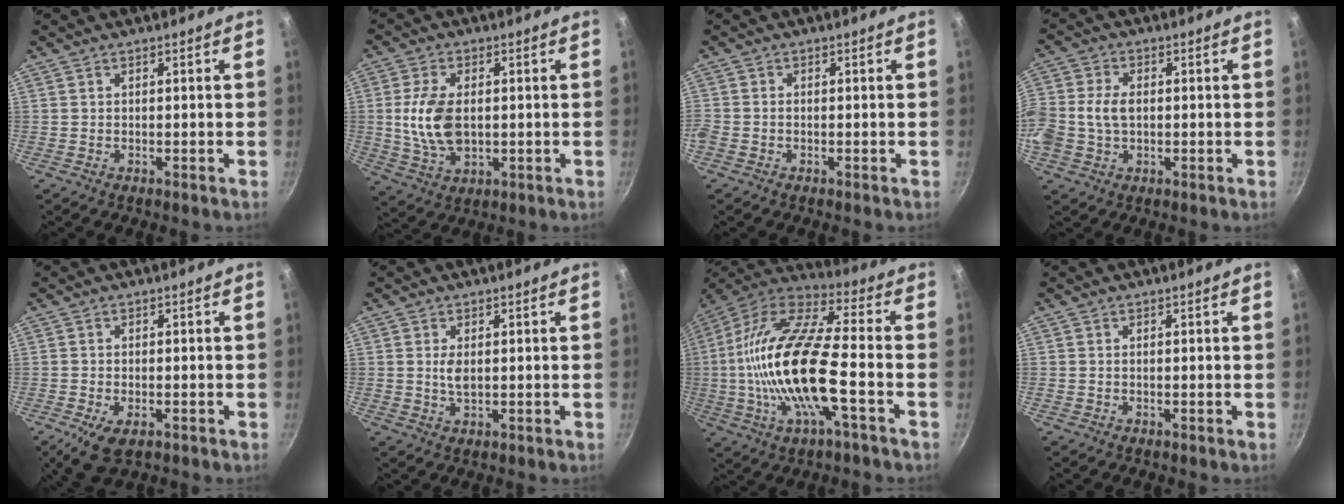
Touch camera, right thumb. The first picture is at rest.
{"total": 10.3, "force": [0.4, 6.1, 8.3], "torque": [-0.157, -0.006, 0.012]}
{"total": 1.9, "force": [-0.8, 1.4, 1.0], "torque": [-0.030, 0.004, -0.023]}
{"total": 9.0, "force": [-0.4, 6.4, 6.3], "torque": [-0.137, 0.018, -0.017]}
{"total": 6.1, "force": [-2.6, 3.2, 4.5], "torque": [-0.080, -0.004, -0.039]}
{"total": 2.7, "force": [0.4, 1.4, 2.3], "torque": [-0.042, -0.004, 0.009]}
{"total": 22.7, "force": [-3.9, 7.2, 21.1], "torque": [-0.413, 0.031, -0.088]}
{"total": 0.0}